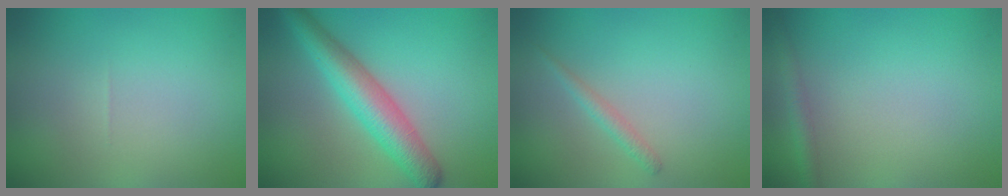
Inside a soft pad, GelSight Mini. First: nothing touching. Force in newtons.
{"total": 5.4, "press": 5.4, "slide": 0.1}
{"total": 1.2, "press": 1.2, "slide": 0.1}
{"total": 1.3, "press": 1.3, "slide": 0.1}